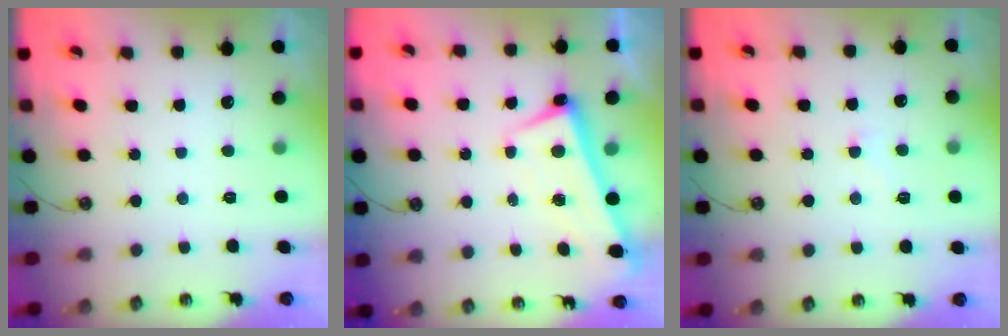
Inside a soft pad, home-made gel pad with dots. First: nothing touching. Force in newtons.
{"total": 2.4, "press": 2.3, "slide": 0.7}
{"total": 2.6, "press": 2.6, "slide": 0.7}